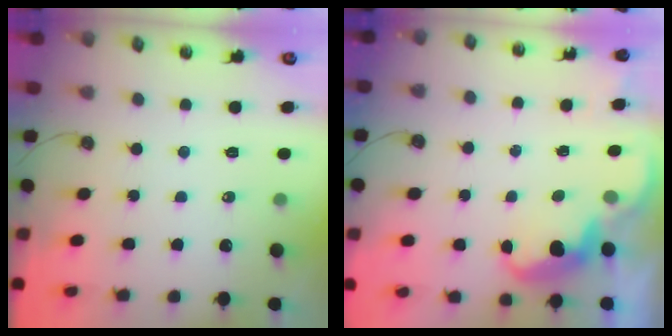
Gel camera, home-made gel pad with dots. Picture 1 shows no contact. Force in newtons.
{"total": 3.3, "press": 3.1, "slide": 1.0}